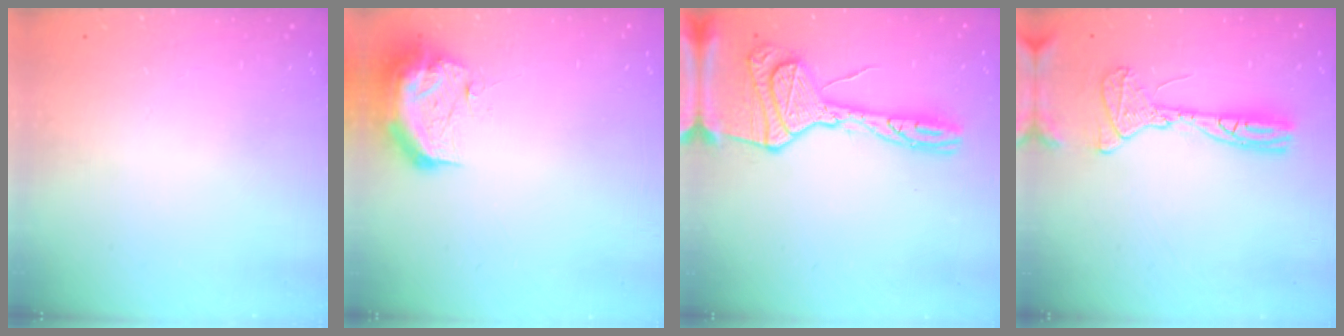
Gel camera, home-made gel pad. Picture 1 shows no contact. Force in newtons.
{"total": 11.7, "press": 11.7, "slide": 1.3}
{"total": 19.1, "press": 19.0, "slide": 1.7}
{"total": 12.5, "press": 12.3, "slide": 2.3}